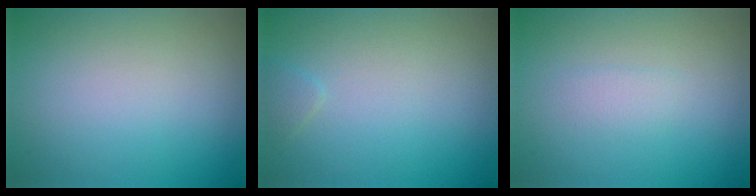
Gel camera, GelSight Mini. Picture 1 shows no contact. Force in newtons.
{"total": 0.6, "press": 0.6, "slide": 0.1}
{"total": 0.9, "press": 0.9, "slide": 0.0}